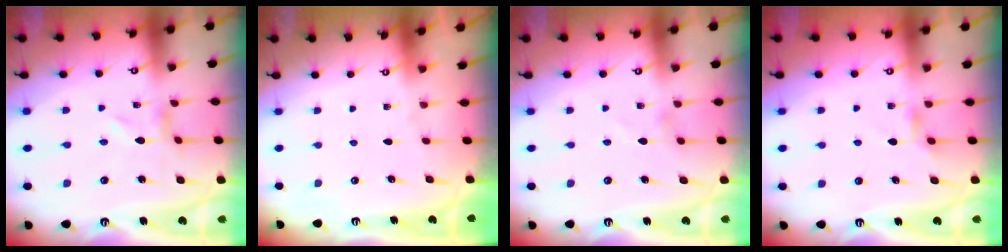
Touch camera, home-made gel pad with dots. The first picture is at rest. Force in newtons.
{"total": 0.0}
{"total": 0.0}
{"total": 2.9, "press": 2.9, "slide": 0.4}